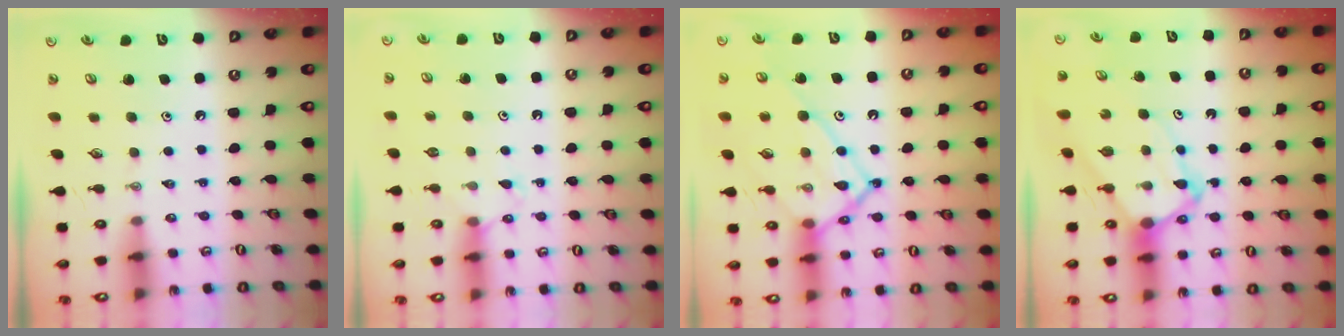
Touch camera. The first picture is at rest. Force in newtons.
{"total": 5.4, "press": 5.4, "slide": 0.6}
{"total": 16.0, "press": 15.9, "slide": 1.4}
{"total": 6.6, "press": 6.6, "slide": 0.5}